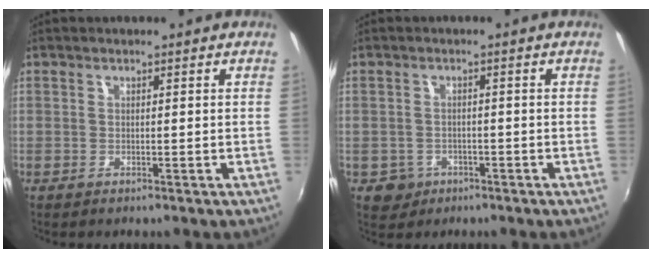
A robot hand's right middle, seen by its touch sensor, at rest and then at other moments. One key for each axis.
{"total": 3.8, "fx": -1.6, "fy": 3.4, "fz": 0.7, "tx": -0.025, "ty": 0.002, "tz": -0.019}